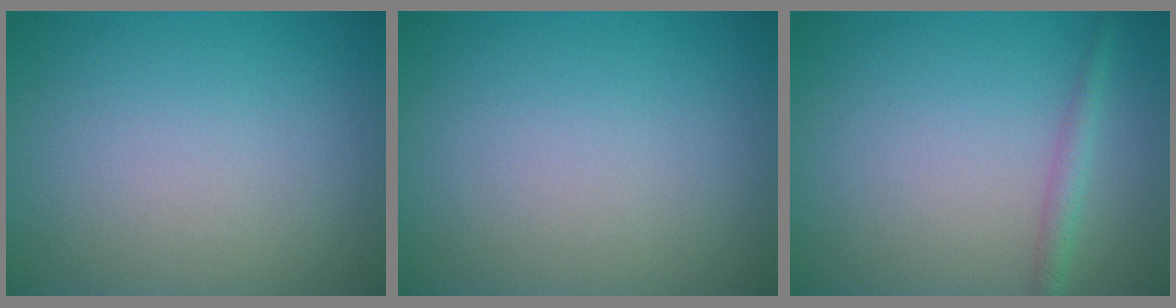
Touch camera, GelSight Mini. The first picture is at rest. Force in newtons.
{"total": 0.0}
{"total": 1.7, "press": 1.7, "slide": 0.1}